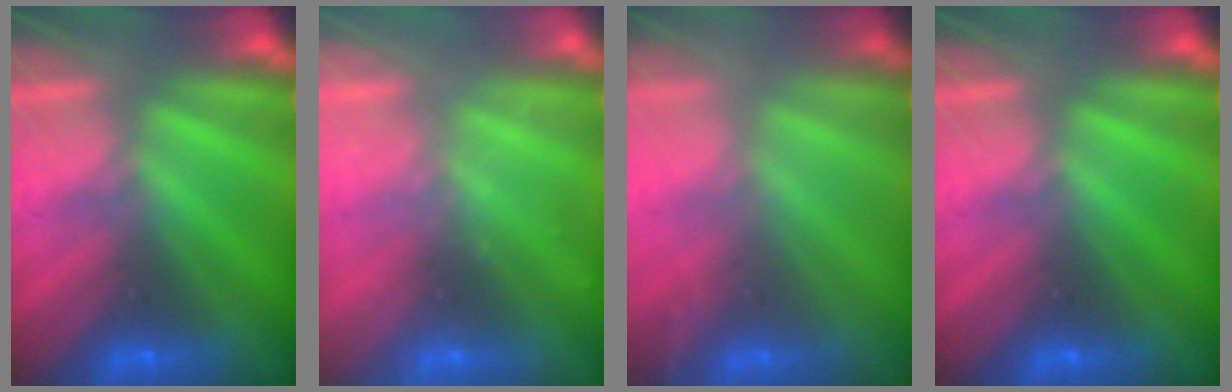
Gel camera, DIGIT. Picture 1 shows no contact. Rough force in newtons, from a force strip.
{"total": 2.3}
{"total": 1.4}
{"total": 0.0}